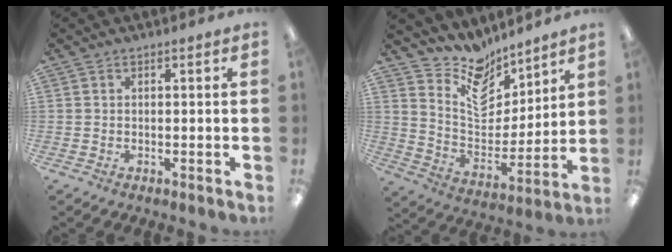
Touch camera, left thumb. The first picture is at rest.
{"total": 10.9, "force": [9.1, 5.2, 2.7], "torque": [-0.061, -0.091, 0.171]}